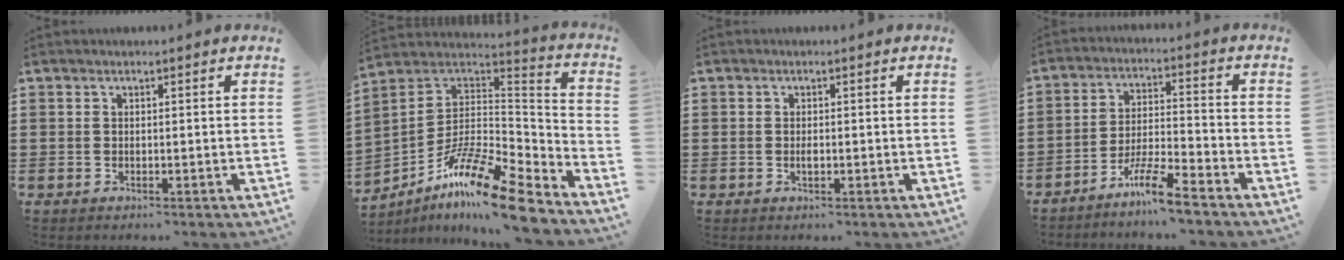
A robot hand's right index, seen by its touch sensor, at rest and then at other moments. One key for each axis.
{"total": 15.0, "fx": -10.4, "fy": 2.7, "fz": 10.4, "tx": -0.185, "ty": 0.023, "tz": -0.191}
{"total": 1.1, "fx": -0.2, "fy": 0.5, "fz": 1.0, "tx": -0.020, "ty": -0.001, "tz": -0.003}
{"total": 7.2, "fx": -5.9, "fy": 0.2, "fz": 4.1, "tx": -0.086, "ty": -0.002, "tz": -0.112}